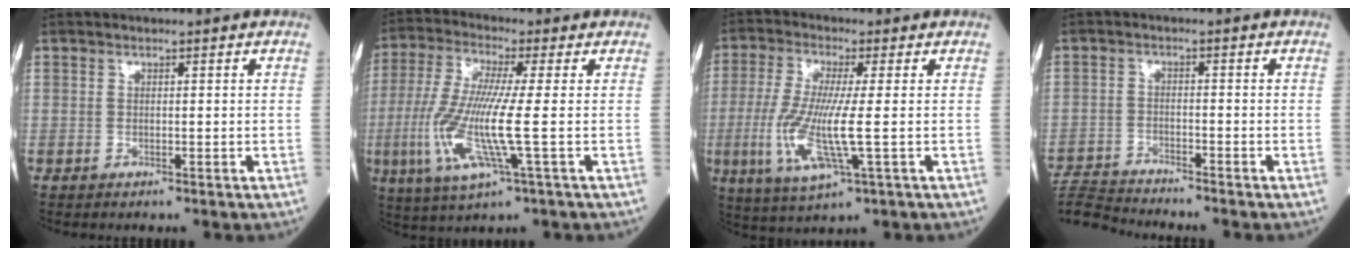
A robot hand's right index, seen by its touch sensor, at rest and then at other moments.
{"total": 12.5, "force": [-2.2, 0.5, 12.3], "torque": [-0.274, -0.014, -0.050]}
{"total": 10.9, "force": [-1.8, 1.2, 10.7], "torque": [-0.239, -0.017, -0.036]}
{"total": 6.9, "force": [-6.8, -1.3, 0.1], "torque": [-0.006, -0.005, -0.131]}